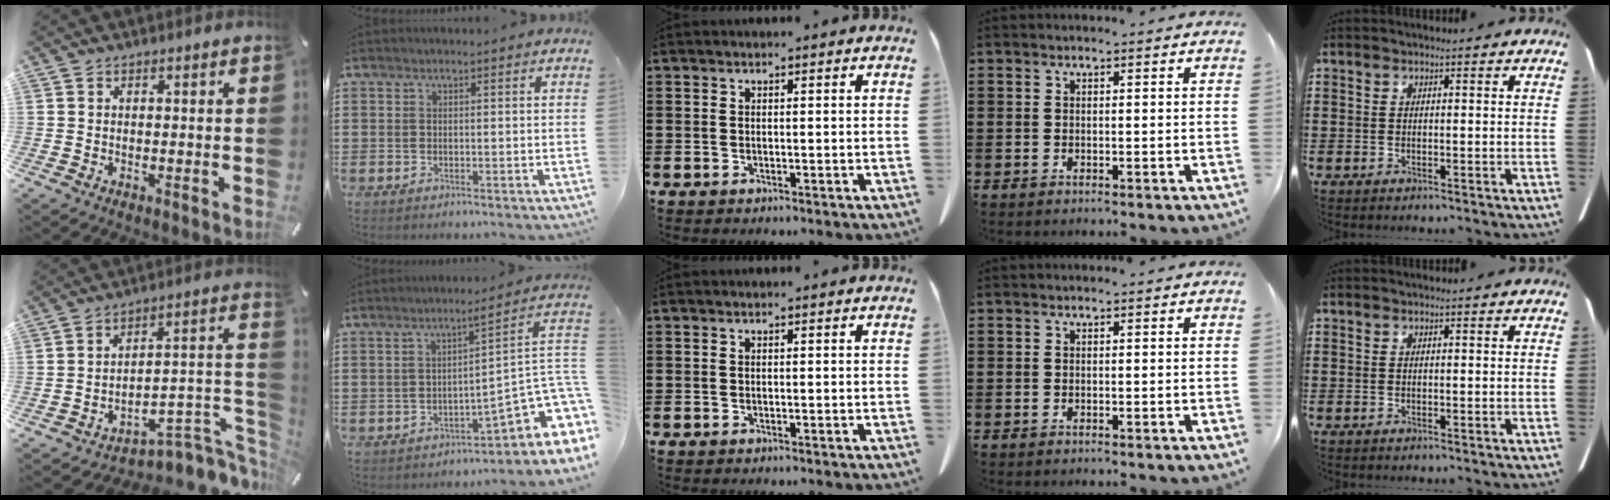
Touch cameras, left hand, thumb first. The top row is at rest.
{"thumb": {"total": 7.9, "force": [-4.9, 4.8, 3.8], "torque": [-0.021, -0.002, -0.087]}, "index": {"total": 6.2, "force": [-2.5, 1.3, 5.5], "torque": [-0.084, -0.028, -0.053]}}